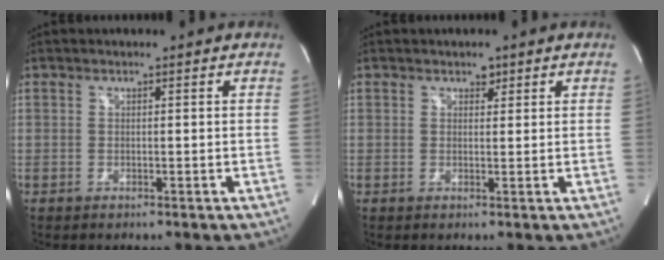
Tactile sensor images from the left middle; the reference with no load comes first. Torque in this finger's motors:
{"motor_torque": [-0.06, 0.00, -0.03, 0.00]}